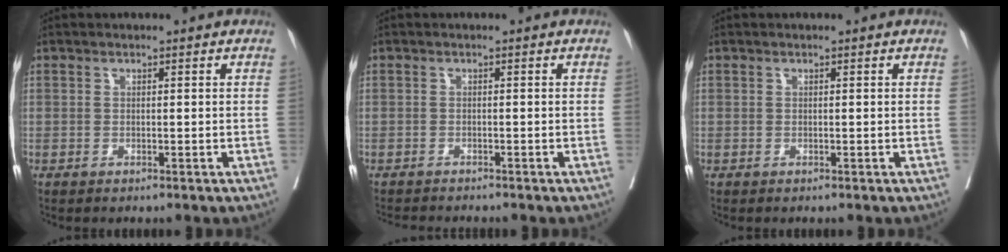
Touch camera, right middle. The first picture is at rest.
{"total": 3.7, "force": [-3.6, 0.1, 1.0], "torque": [-0.013, -0.011, -0.054]}
{"total": 0.0}